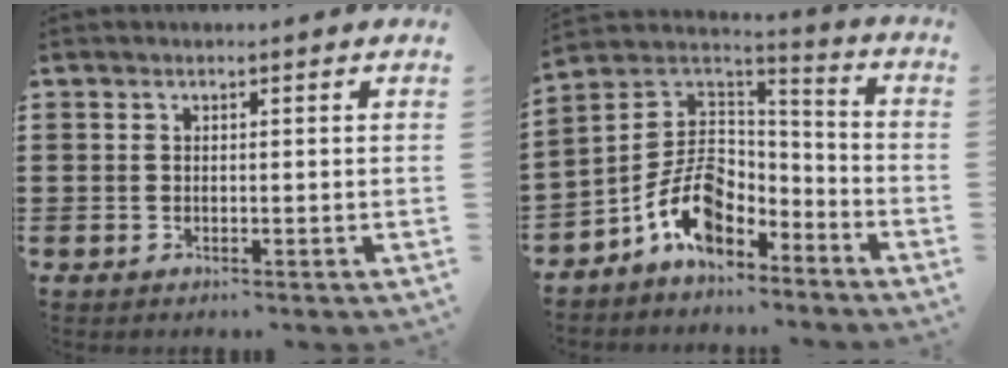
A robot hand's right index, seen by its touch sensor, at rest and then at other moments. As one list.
[{"total": 10.1, "force": [-5.3, 6.0, 6.1], "torque": [-0.146, 0.006, -0.105]}]